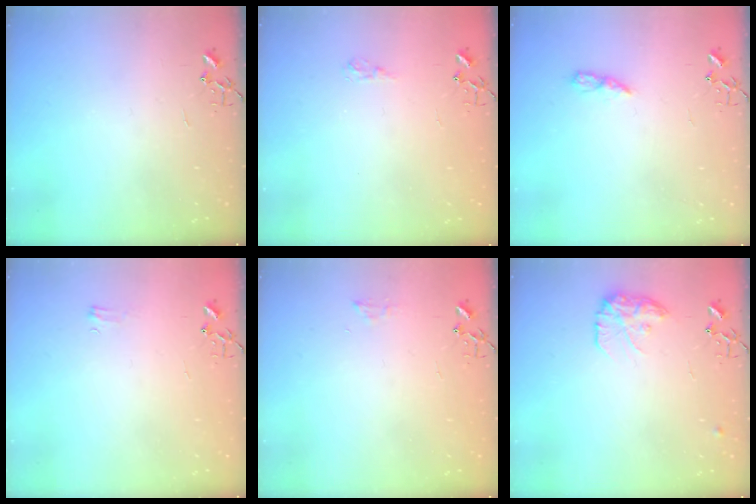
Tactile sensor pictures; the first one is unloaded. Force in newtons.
{"total": 5.5, "press": 5.4, "slide": 0.7}
{"total": 6.0, "press": 6.0, "slide": 0.2}
{"total": 4.0, "press": 4.0, "slide": 0.5}
{"total": 6.8, "press": 6.8, "slide": 0.6}
{"total": 11.4, "press": 11.4, "slide": 0.6}